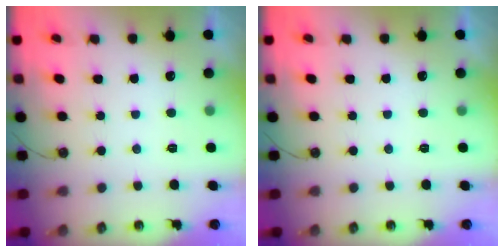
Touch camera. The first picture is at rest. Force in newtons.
{"total": 0.0}